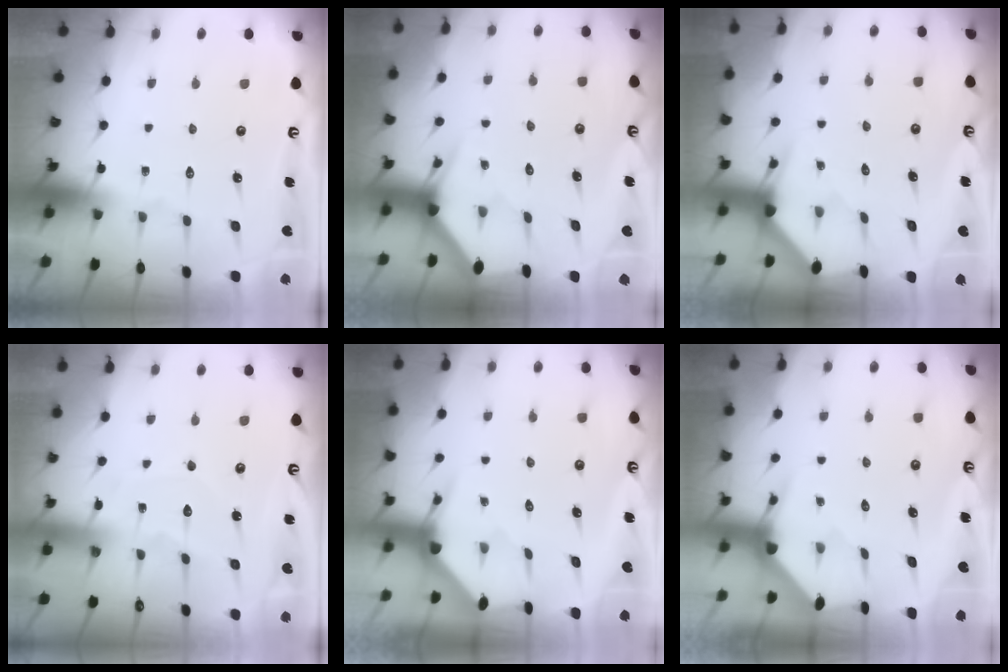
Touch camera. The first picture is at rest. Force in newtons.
{"total": 3.1, "press": 3.1, "slide": 0.1}
{"total": 3.0, "press": 3.0, "slide": 0.2}
{"total": 4.3, "press": 4.3, "slide": 0.4}
{"total": 3.1, "press": 3.1, "slide": 0.2}
{"total": 3.5, "press": 3.5, "slide": 0.3}